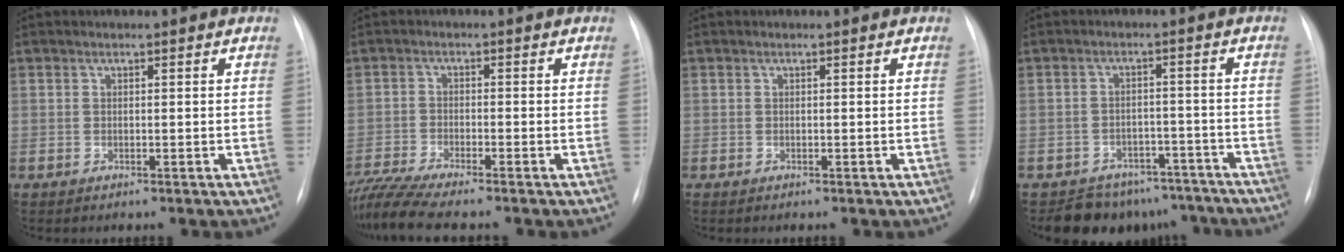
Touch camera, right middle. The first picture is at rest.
{"total": 8.0, "force": [-7.1, -0.9, 3.6], "torque": [-0.066, -0.020, -0.124]}
{"total": 0.0}
{"total": 10.0, "force": [-8.4, 5.3, 0.9], "torque": [0.012, 0.024, -0.102]}